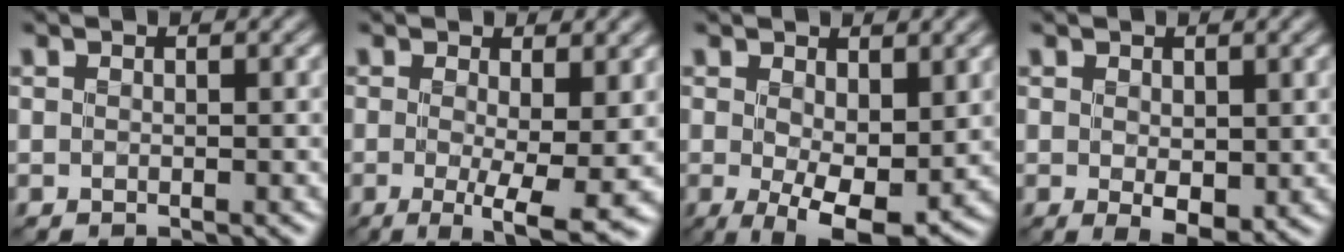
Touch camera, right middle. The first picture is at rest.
{"total": 5.7, "force": [-0.6, 1.1, 5.6], "torque": [-0.082, -0.016, -0.010]}
{"total": 6.8, "force": [0.0, 3.0, 6.1], "torque": [-0.103, -0.013, 0.004]}
{"total": 2.6, "force": [0.2, 1.3, 2.3], "torque": [-0.042, -0.008, 0.010]}